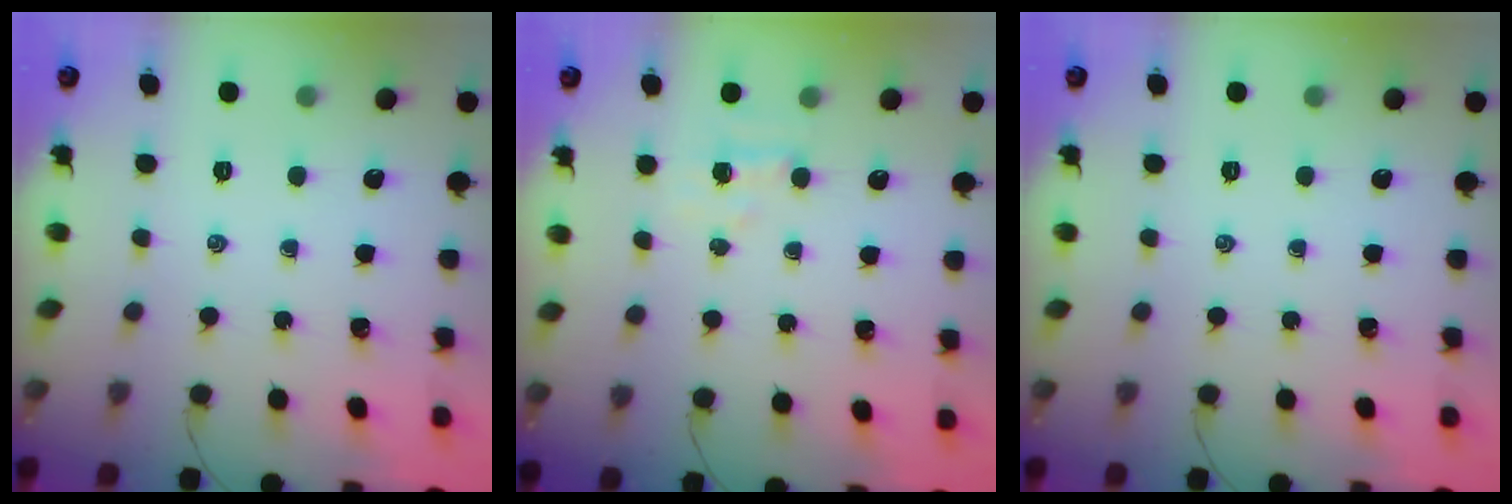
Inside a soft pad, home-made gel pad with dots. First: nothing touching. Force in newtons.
{"total": 2.7, "press": 2.6, "slide": 0.7}
{"total": 0.0}